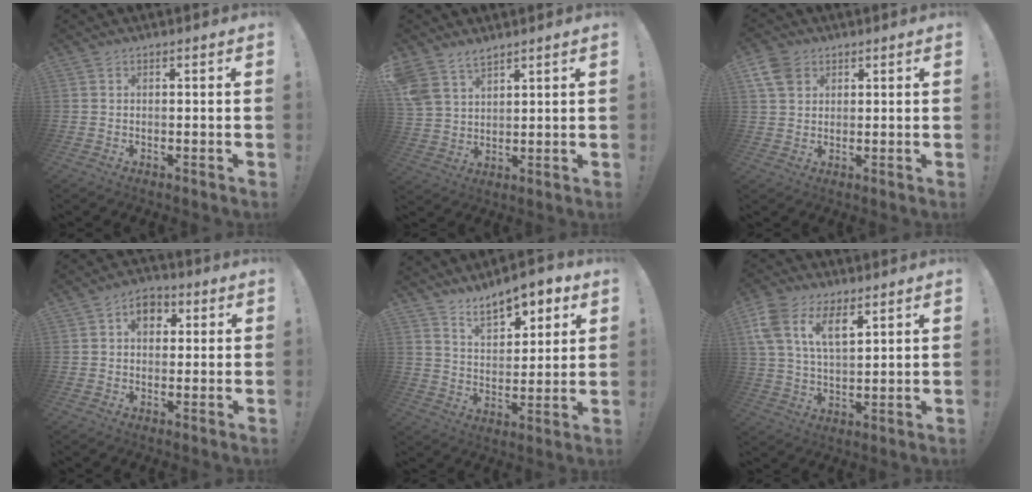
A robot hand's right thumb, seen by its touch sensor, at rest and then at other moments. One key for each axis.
{"total": 7.4, "fx": 5.9, "fy": 3.9, "fz": 2.4, "tx": -0.051, "ty": -0.032, "tz": 0.119}
{"total": 6.8, "fx": 3.3, "fy": 4.9, "fz": 3.2, "tx": -0.063, "ty": -0.010, "tz": 0.066}
{"total": 6.6, "fx": 1.8, "fy": 4.9, "fz": 3.9, "tx": -0.045, "ty": 0.001, "tz": 0.029}
{"total": 11.6, "fx": 8.5, "fy": 5.2, "fz": 6.0, "tx": -0.078, "ty": -0.054, "tz": 0.151}
{"total": 12.3, "fx": 6.5, "fy": 6.4, "fz": 8.3, "tx": -0.168, "ty": -0.015, "tz": 0.122}